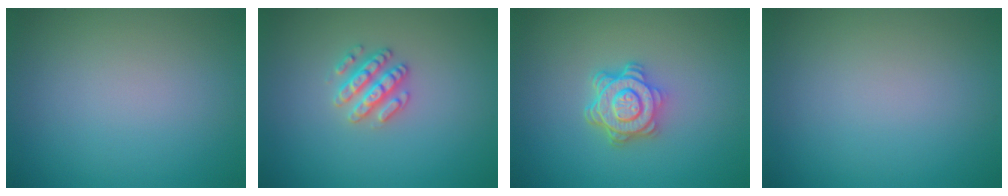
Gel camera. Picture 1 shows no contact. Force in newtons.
{"total": 2.6, "press": 2.6, "slide": 0.3}
{"total": 4.5, "press": 3.5, "slide": 2.9}
{"total": 0.0}